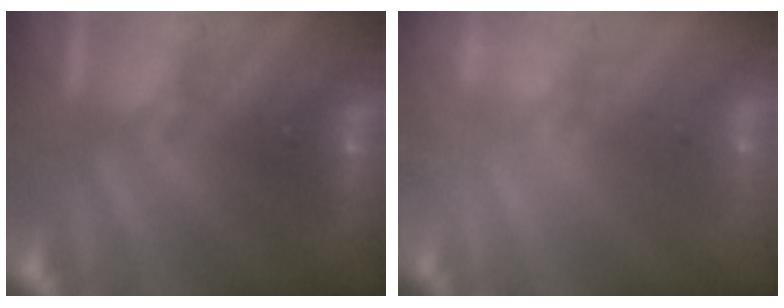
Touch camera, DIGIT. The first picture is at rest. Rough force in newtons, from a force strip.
{"total": 2.4}